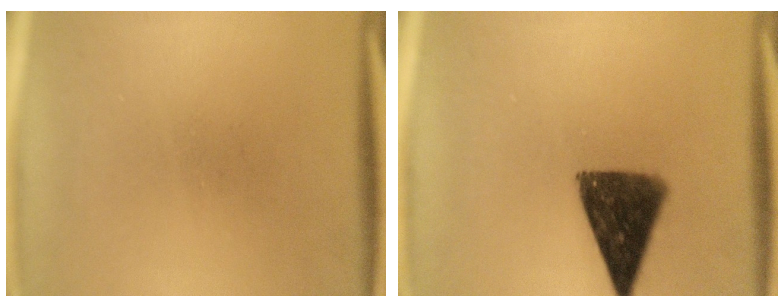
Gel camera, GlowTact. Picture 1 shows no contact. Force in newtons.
{"total": 11.3}